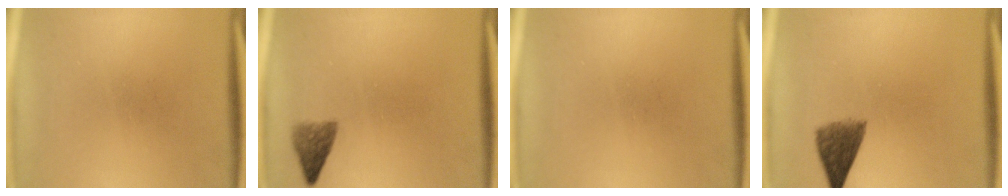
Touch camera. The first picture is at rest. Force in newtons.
{"total": 2.6}
{"total": 0.0}
{"total": 5.1}